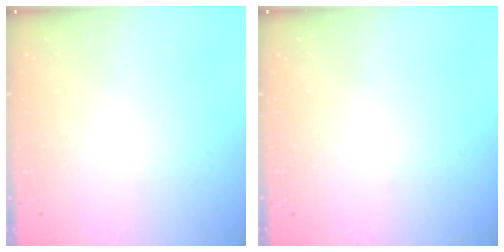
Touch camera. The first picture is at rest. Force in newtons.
{"total": 0.0}